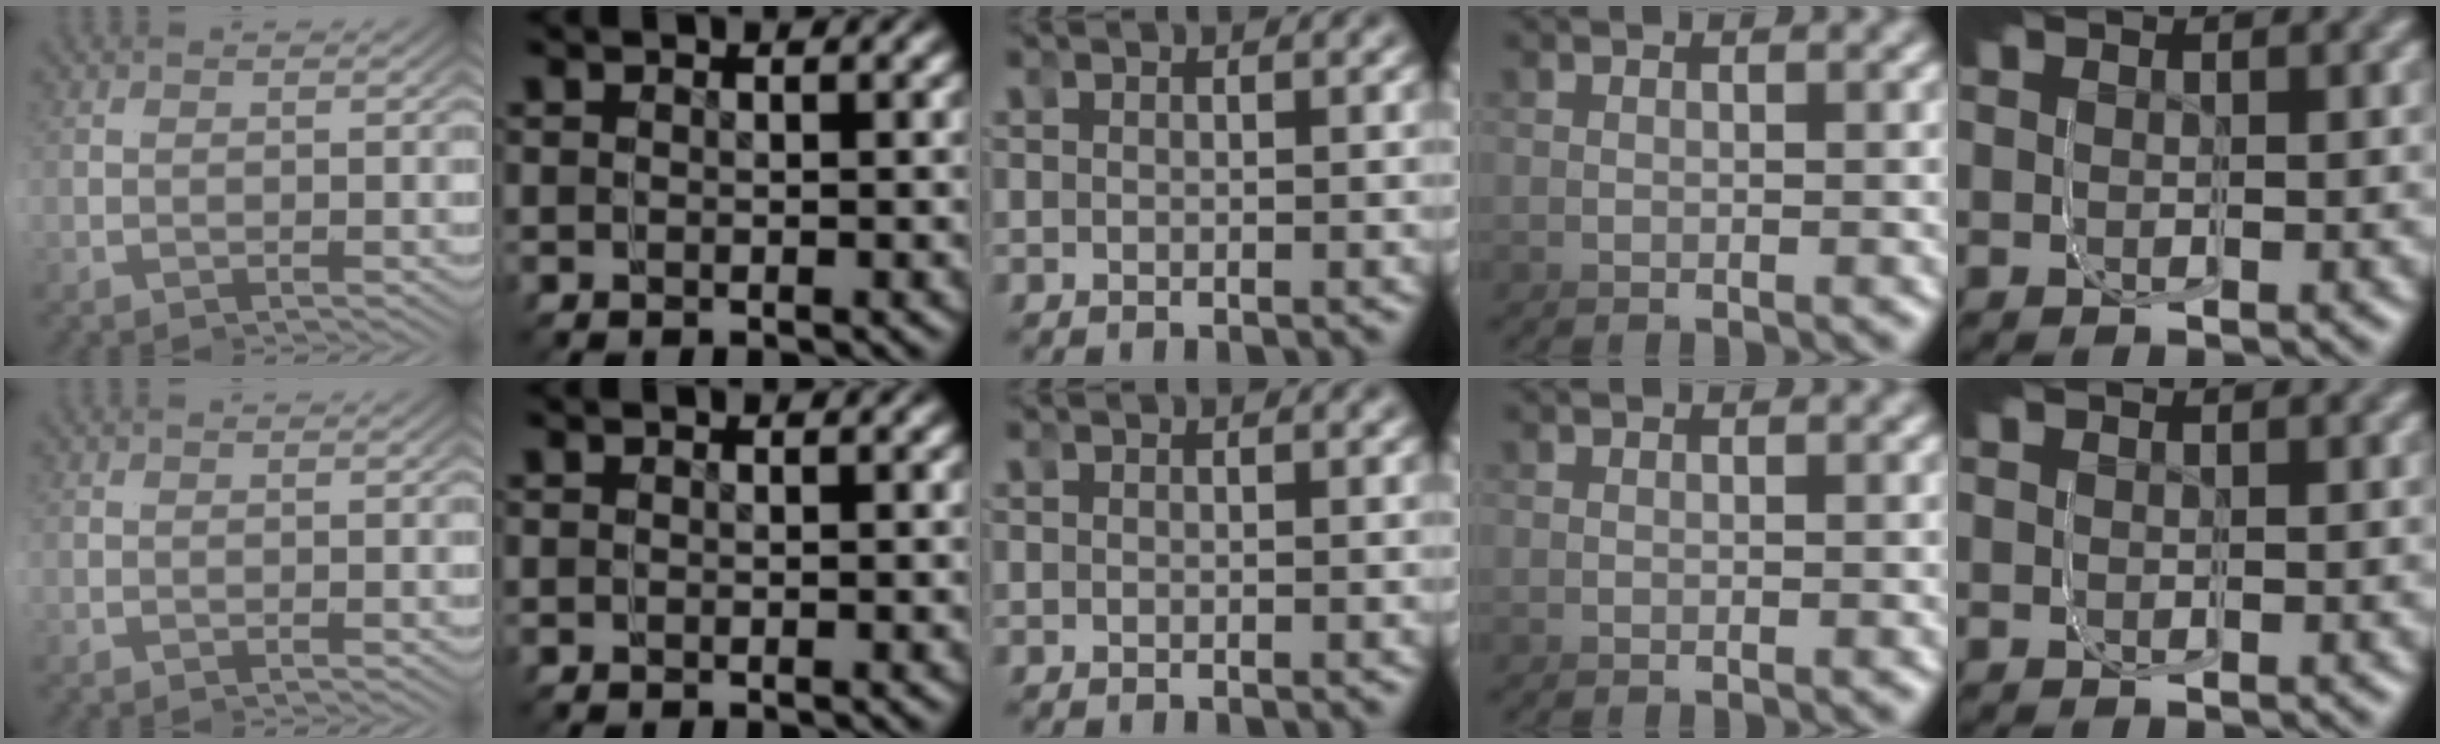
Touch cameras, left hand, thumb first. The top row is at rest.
{}